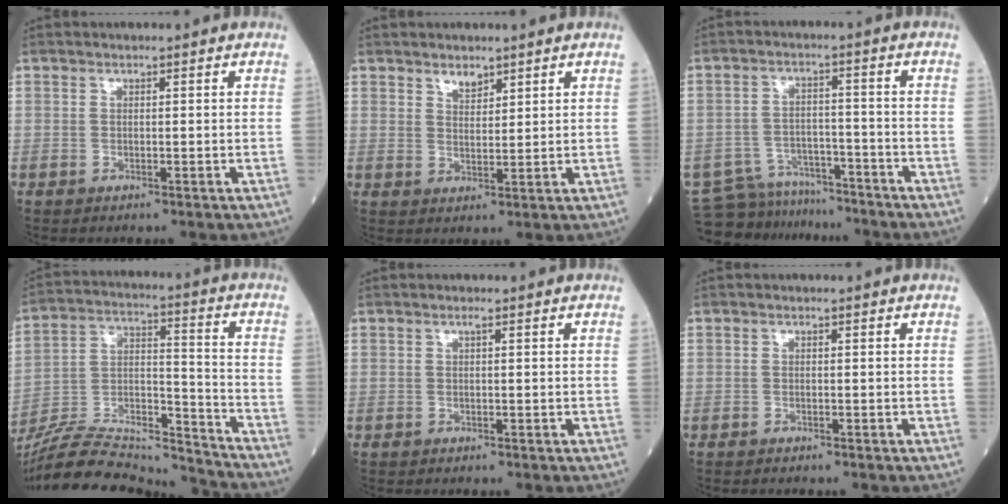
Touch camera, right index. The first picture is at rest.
{"total": 2.4, "force": [2.2, 0.6, 0.6], "torque": [-0.013, -0.005, 0.048]}
{"total": 12.9, "force": [-11.9, 4.5, 1.5], "torque": [-0.043, 0.021, -0.183]}
{"total": 23.3, "force": [-22.0, 2.4, 7.2], "torque": [-0.169, 0.009, -0.369]}
{"total": 0.9, "force": [0.1, 0.4, 0.8], "torque": [-0.023, 0.000, 0.001]}
{"total": 2.1, "force": [-1.7, 0.9, 0.9], "torque": [-0.022, -0.005, -0.020]}